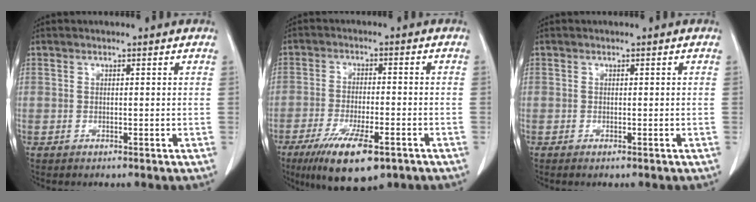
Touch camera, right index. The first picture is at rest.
{"total": 11.9, "force": [-7.2, 2.9, 9.0], "torque": [-0.155, -0.023, -0.113]}
{"total": 0.6, "force": [-0.4, 0.1, 0.5], "torque": [-0.009, -0.002, -0.005]}